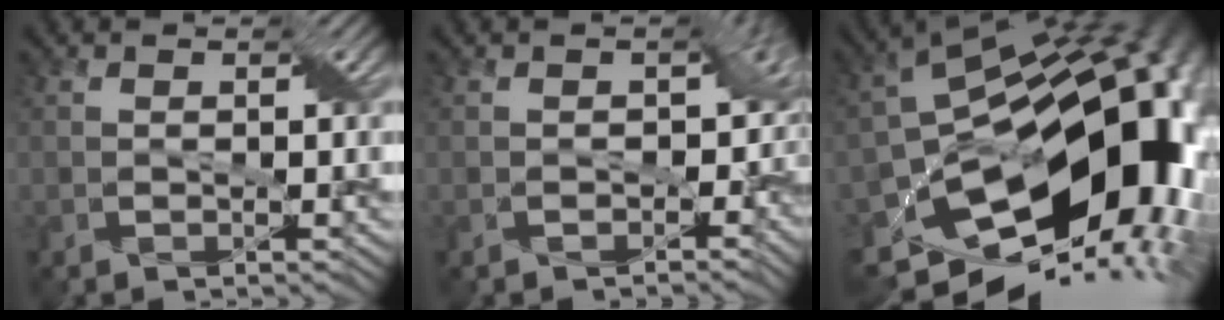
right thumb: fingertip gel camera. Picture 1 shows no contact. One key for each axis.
{"total": 6.8, "fx": -1.0, "fy": 5.3, "fz": 4.1, "tx": -0.020, "ty": -0.011, "tz": -0.011}
{"total": 19.0, "fx": -5.5, "fy": 12.4, "fz": 13.3, "tx": -0.181, "ty": -0.030, "tz": -0.059}